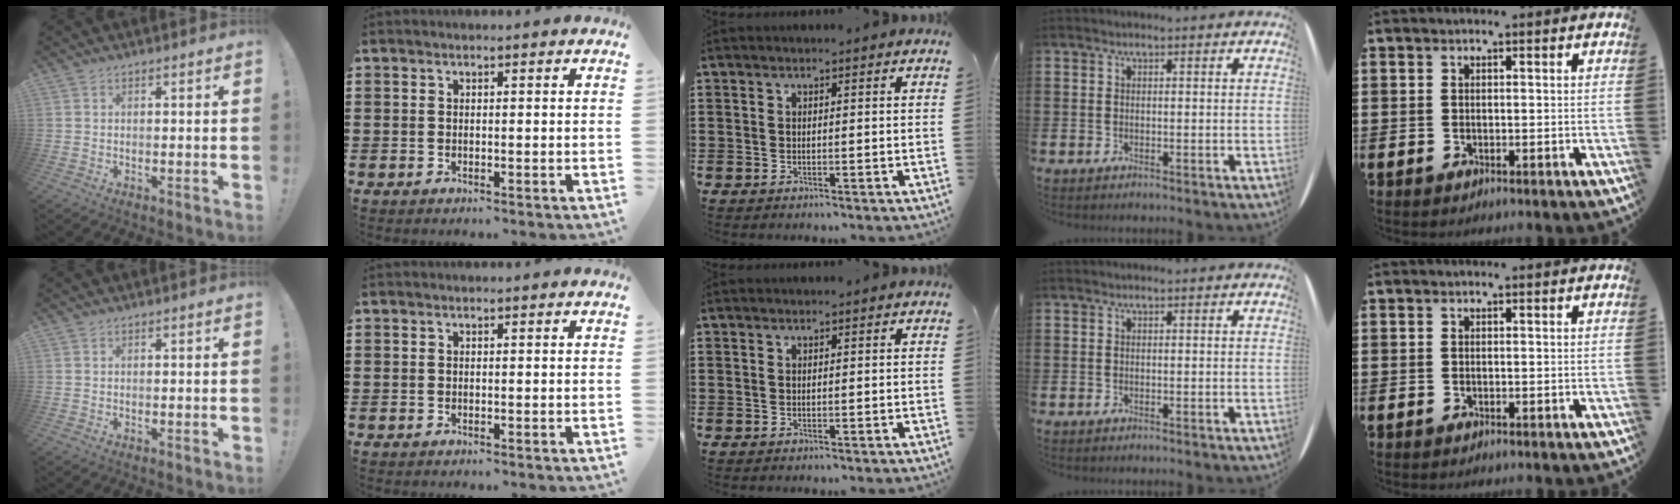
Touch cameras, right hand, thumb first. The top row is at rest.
{}